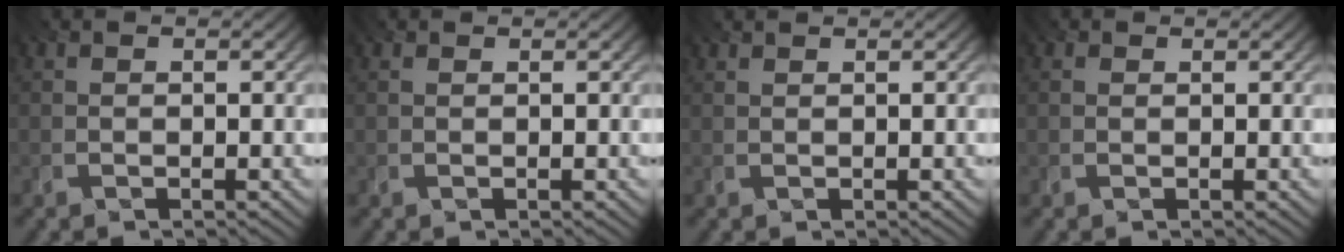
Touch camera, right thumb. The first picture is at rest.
{"total": 1.1, "force": [0.9, 0.5, 0.6], "torque": [-0.015, 0.002, 0.013]}
{"total": 1.3, "force": [1.2, 0.2, 0.5], "torque": [-0.010, -0.001, 0.016]}
{"total": 1.3, "force": [0.8, 0.8, 0.6], "torque": [-0.013, 0.001, 0.010]}